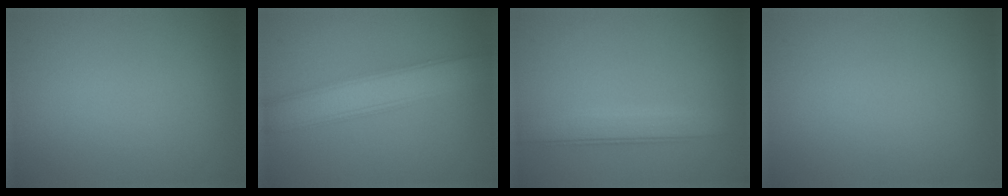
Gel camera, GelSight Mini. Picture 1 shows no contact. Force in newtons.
{"total": 5.1, "press": 5.1, "slide": 0.0}
{"total": 3.2, "press": 3.2, "slide": 0.1}
{"total": 0.0}